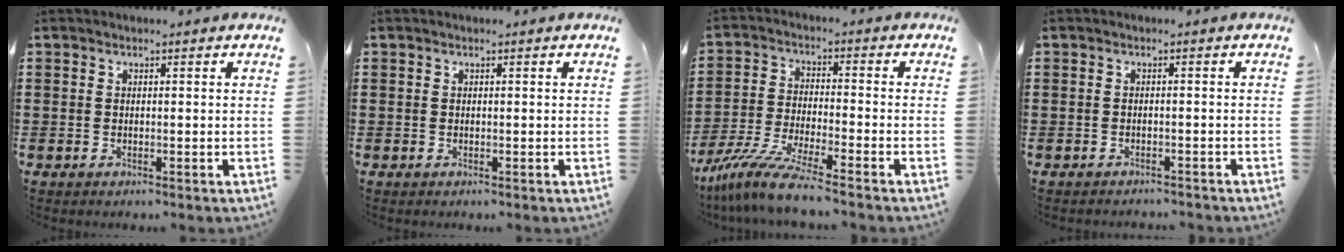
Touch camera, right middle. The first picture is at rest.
{"total": 0.0}
{"total": 8.4, "force": [-7.3, 0.0, 4.1], "torque": [-0.090, -0.008, -0.145]}
{"total": 1.3, "force": [-1.2, 0.2, -0.2], "torque": [0.000, 0.005, -0.029]}